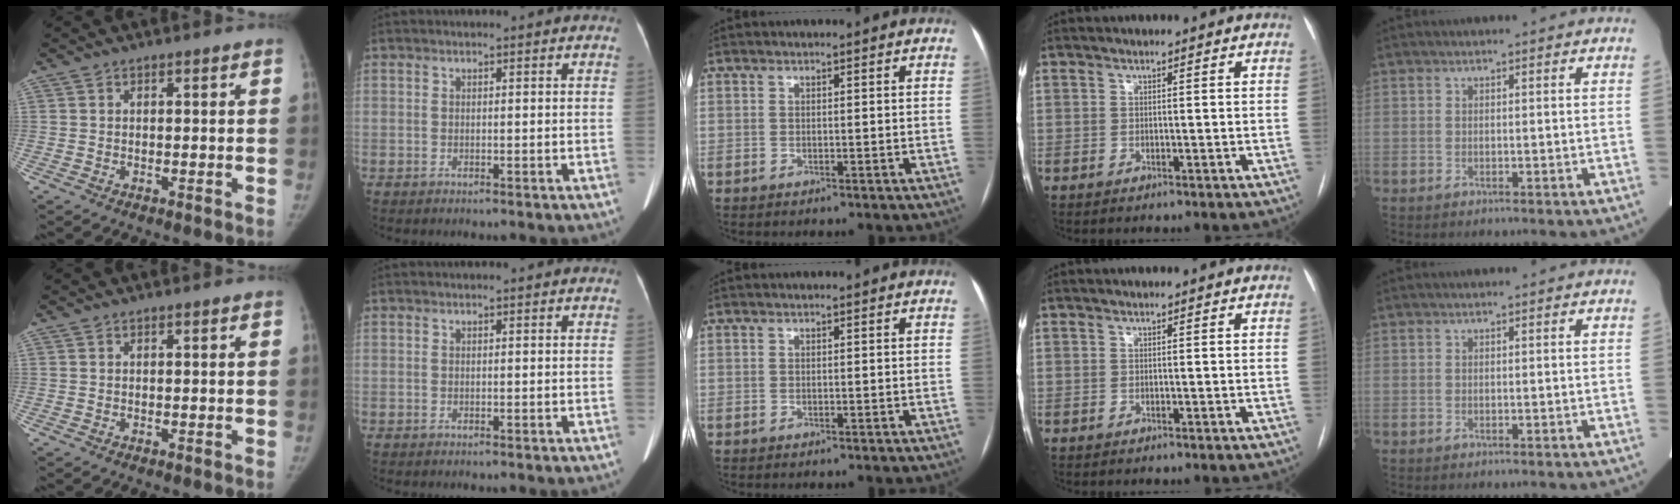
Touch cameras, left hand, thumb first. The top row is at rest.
{}